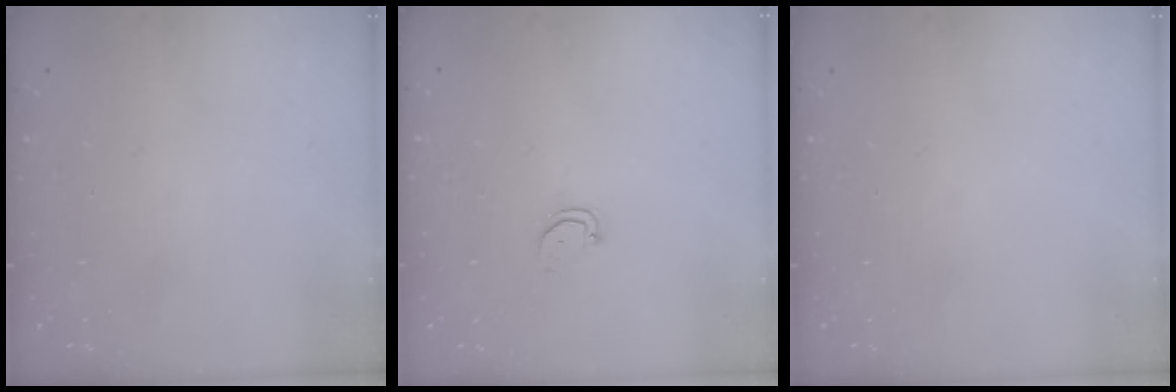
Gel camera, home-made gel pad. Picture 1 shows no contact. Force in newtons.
{"total": 2.5, "press": 2.5, "slide": 0.3}
{"total": 0.0}